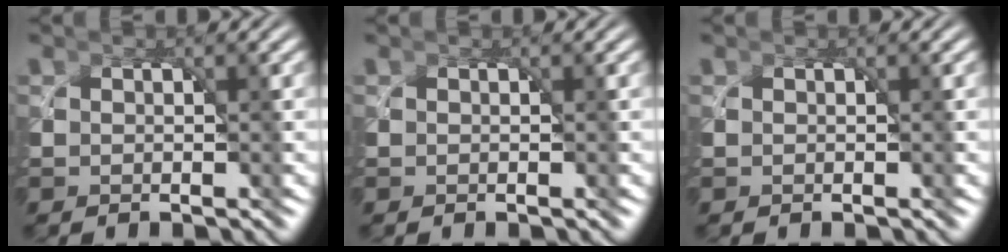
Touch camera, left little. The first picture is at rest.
{"total": 0.0}
{"total": 0.0}